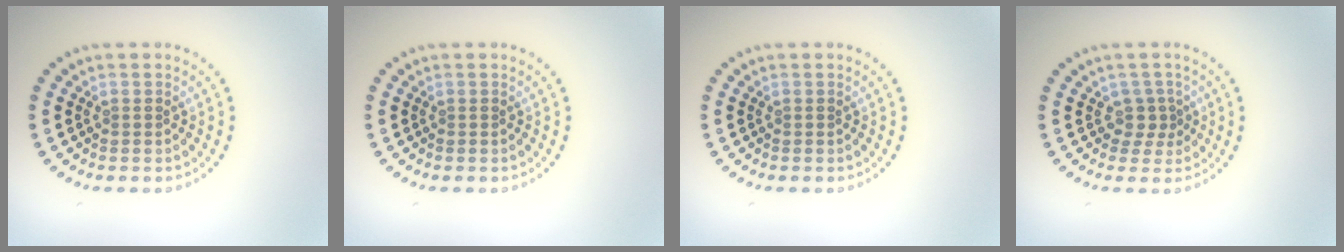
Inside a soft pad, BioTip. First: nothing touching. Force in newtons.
{"total": 0.0}
{"total": 0.0}
{"total": 1.8, "press": 1.3, "slide": 1.3}